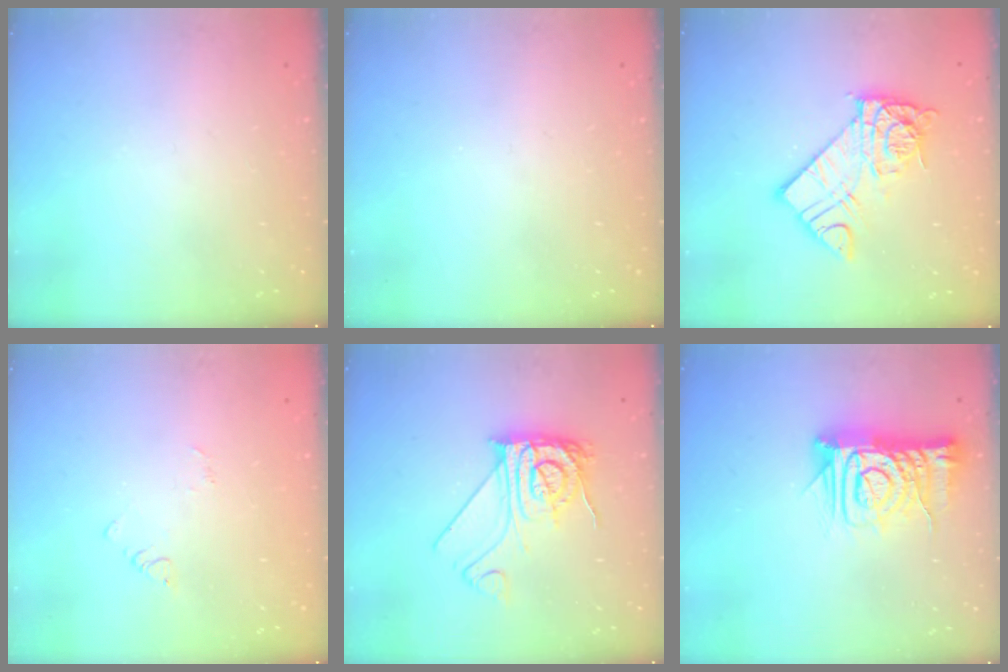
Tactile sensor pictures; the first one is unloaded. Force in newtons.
{"total": 0.0}
{"total": 11.5, "press": 11.4, "slide": 1.0}
{"total": 2.4, "press": 2.4, "slide": 0.3}
{"total": 11.8, "press": 11.8, "slide": 1.2}
{"total": 13.2, "press": 13.1, "slide": 1.6}